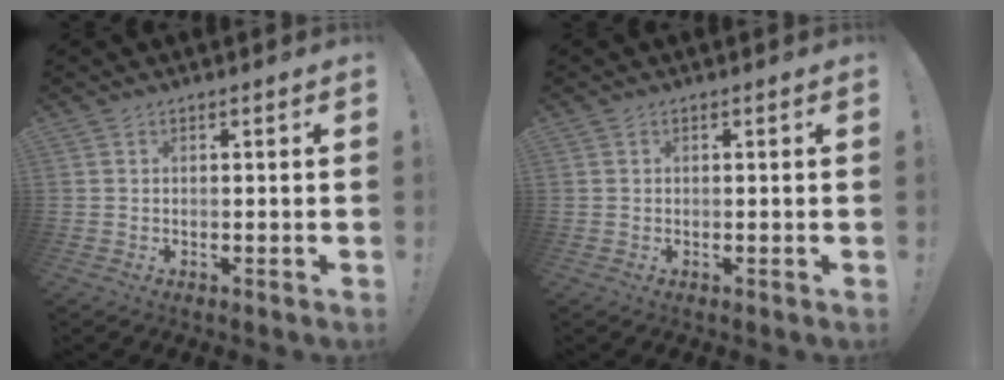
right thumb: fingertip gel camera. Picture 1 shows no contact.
{"total": 0.0}